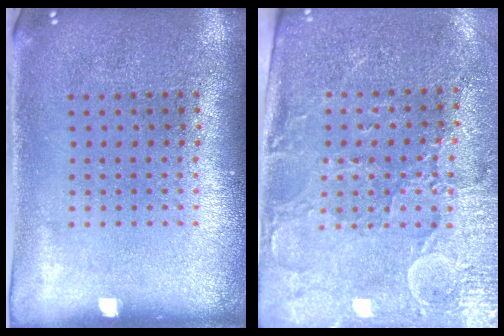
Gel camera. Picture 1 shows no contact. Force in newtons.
{"total": 3.2, "press": 3.0, "slide": 1.3}